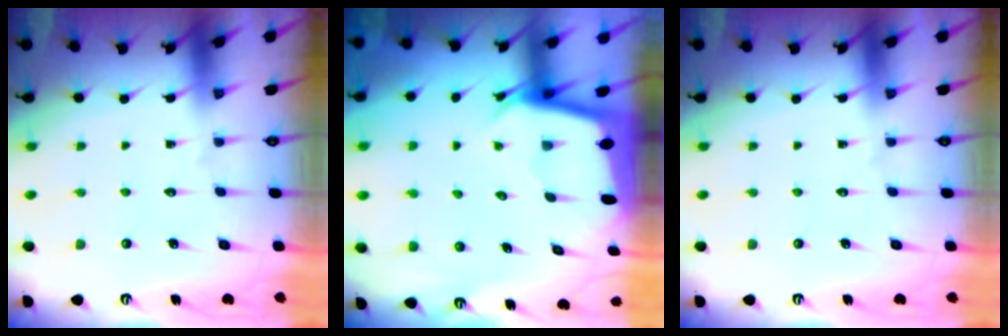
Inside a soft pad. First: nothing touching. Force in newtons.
{"total": 2.8, "press": 2.8, "slide": 0.0}
{"total": 0.0}